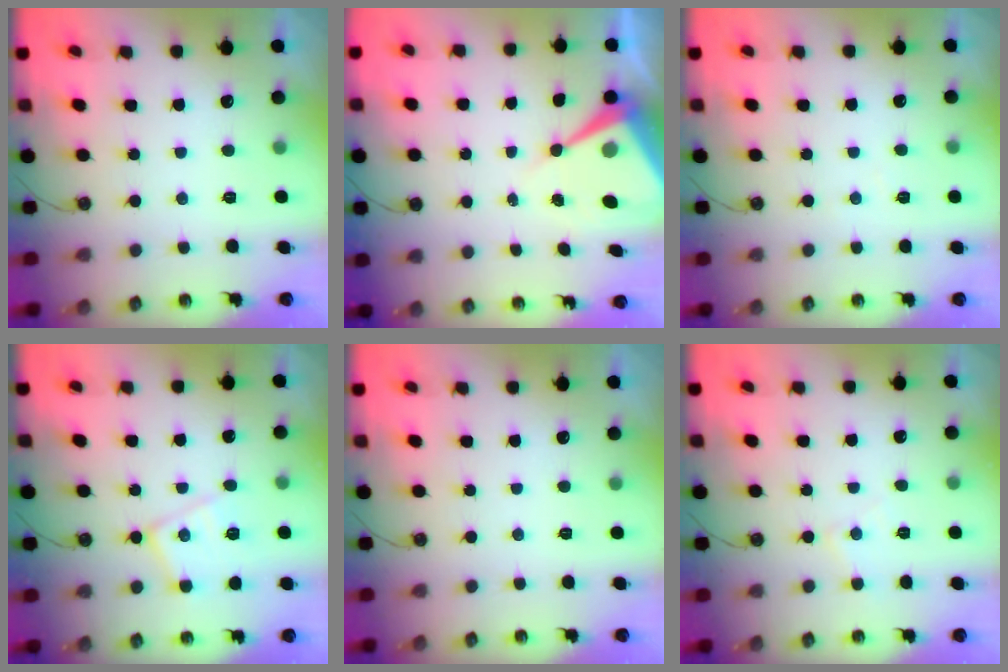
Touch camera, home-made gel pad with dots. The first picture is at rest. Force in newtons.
{"total": 10.6, "press": 10.6, "slide": 0.6}
{"total": 2.9, "press": 2.9, "slide": 0.5}
{"total": 12.4, "press": 12.4, "slide": 0.8}
{"total": 0.0}
{"total": 5.0, "press": 4.9, "slide": 0.7}